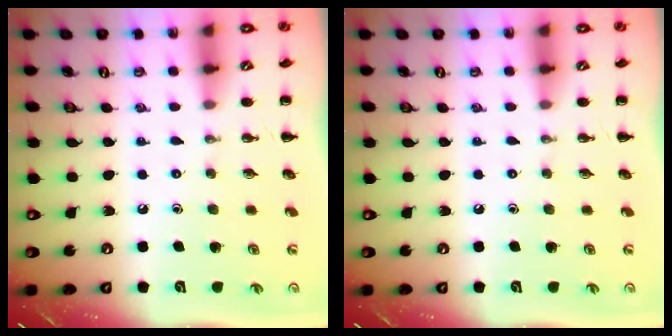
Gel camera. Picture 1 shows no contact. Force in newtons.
{"total": 0.0}